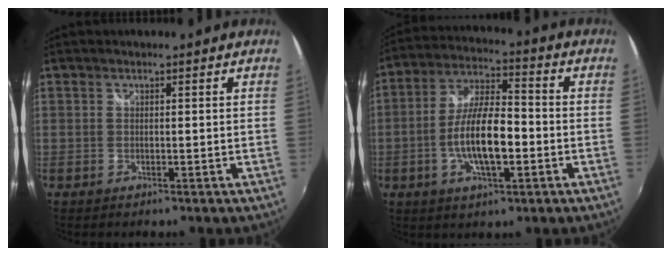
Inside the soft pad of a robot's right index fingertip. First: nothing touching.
{"total": 12.1, "force": [-3.0, 4.0, 11.0], "torque": [-0.219, 0.002, -0.053]}